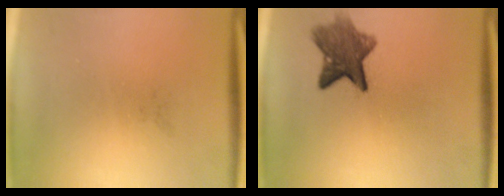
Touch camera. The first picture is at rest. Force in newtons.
{"total": 7.2}